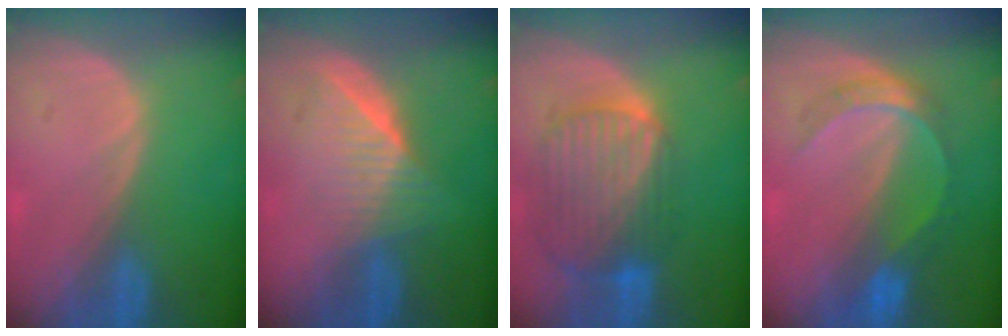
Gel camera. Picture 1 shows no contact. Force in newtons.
{"total": 6.5, "press": 5.9, "slide": 2.6}
{"total": 10.3, "press": 8.7, "slide": 5.6}
{"total": 6.4, "press": 5.5, "slide": 3.2}